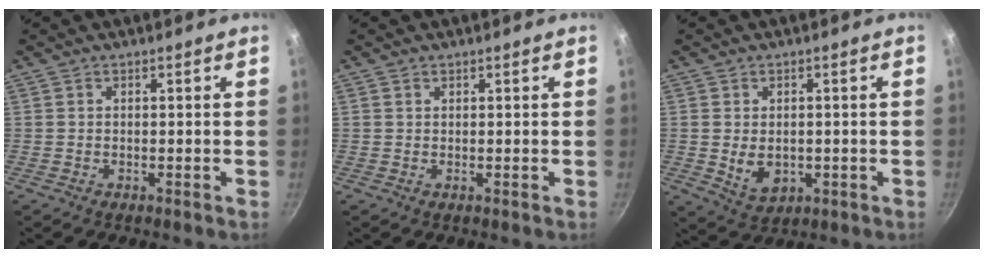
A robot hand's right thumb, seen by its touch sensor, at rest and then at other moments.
{"total": 0.6, "force": [0.3, 0.4, 0.1], "torque": [-0.001, 0.001, 0.004]}
{"total": 5.8, "force": [-0.4, 4.2, 4.0], "torque": [-0.057, -0.008, 0.007]}